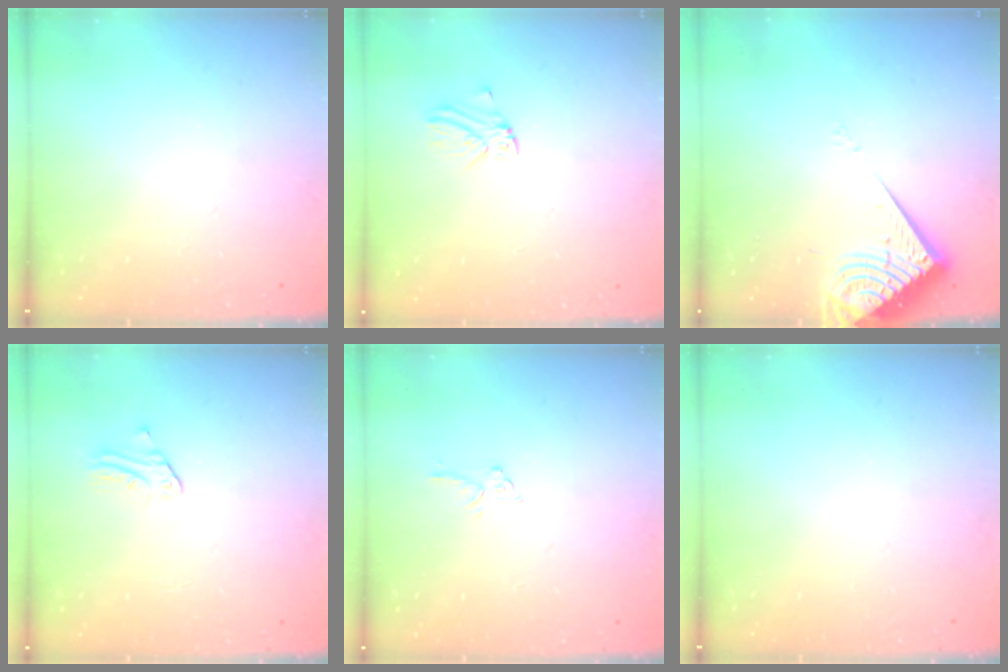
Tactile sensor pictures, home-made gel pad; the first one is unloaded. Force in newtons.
{"total": 1.4, "press": 1.4, "slide": 0.1}
{"total": 10.0, "press": 9.9, "slide": 1.3}
{"total": 2.2, "press": 2.2, "slide": 0.3}
{"total": 3.1, "press": 3.1, "slide": 0.2}
{"total": 0.0}